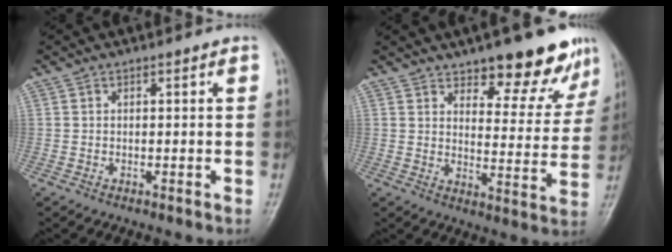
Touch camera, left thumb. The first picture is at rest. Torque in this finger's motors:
{"motor_torque": [0.11, 0.43, -0.14, -0.45, 0.07]}